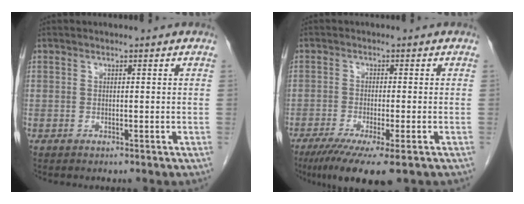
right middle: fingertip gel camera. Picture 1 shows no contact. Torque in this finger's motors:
{"motor_torque": [0.90, -0.88, 0.24, 0.07]}